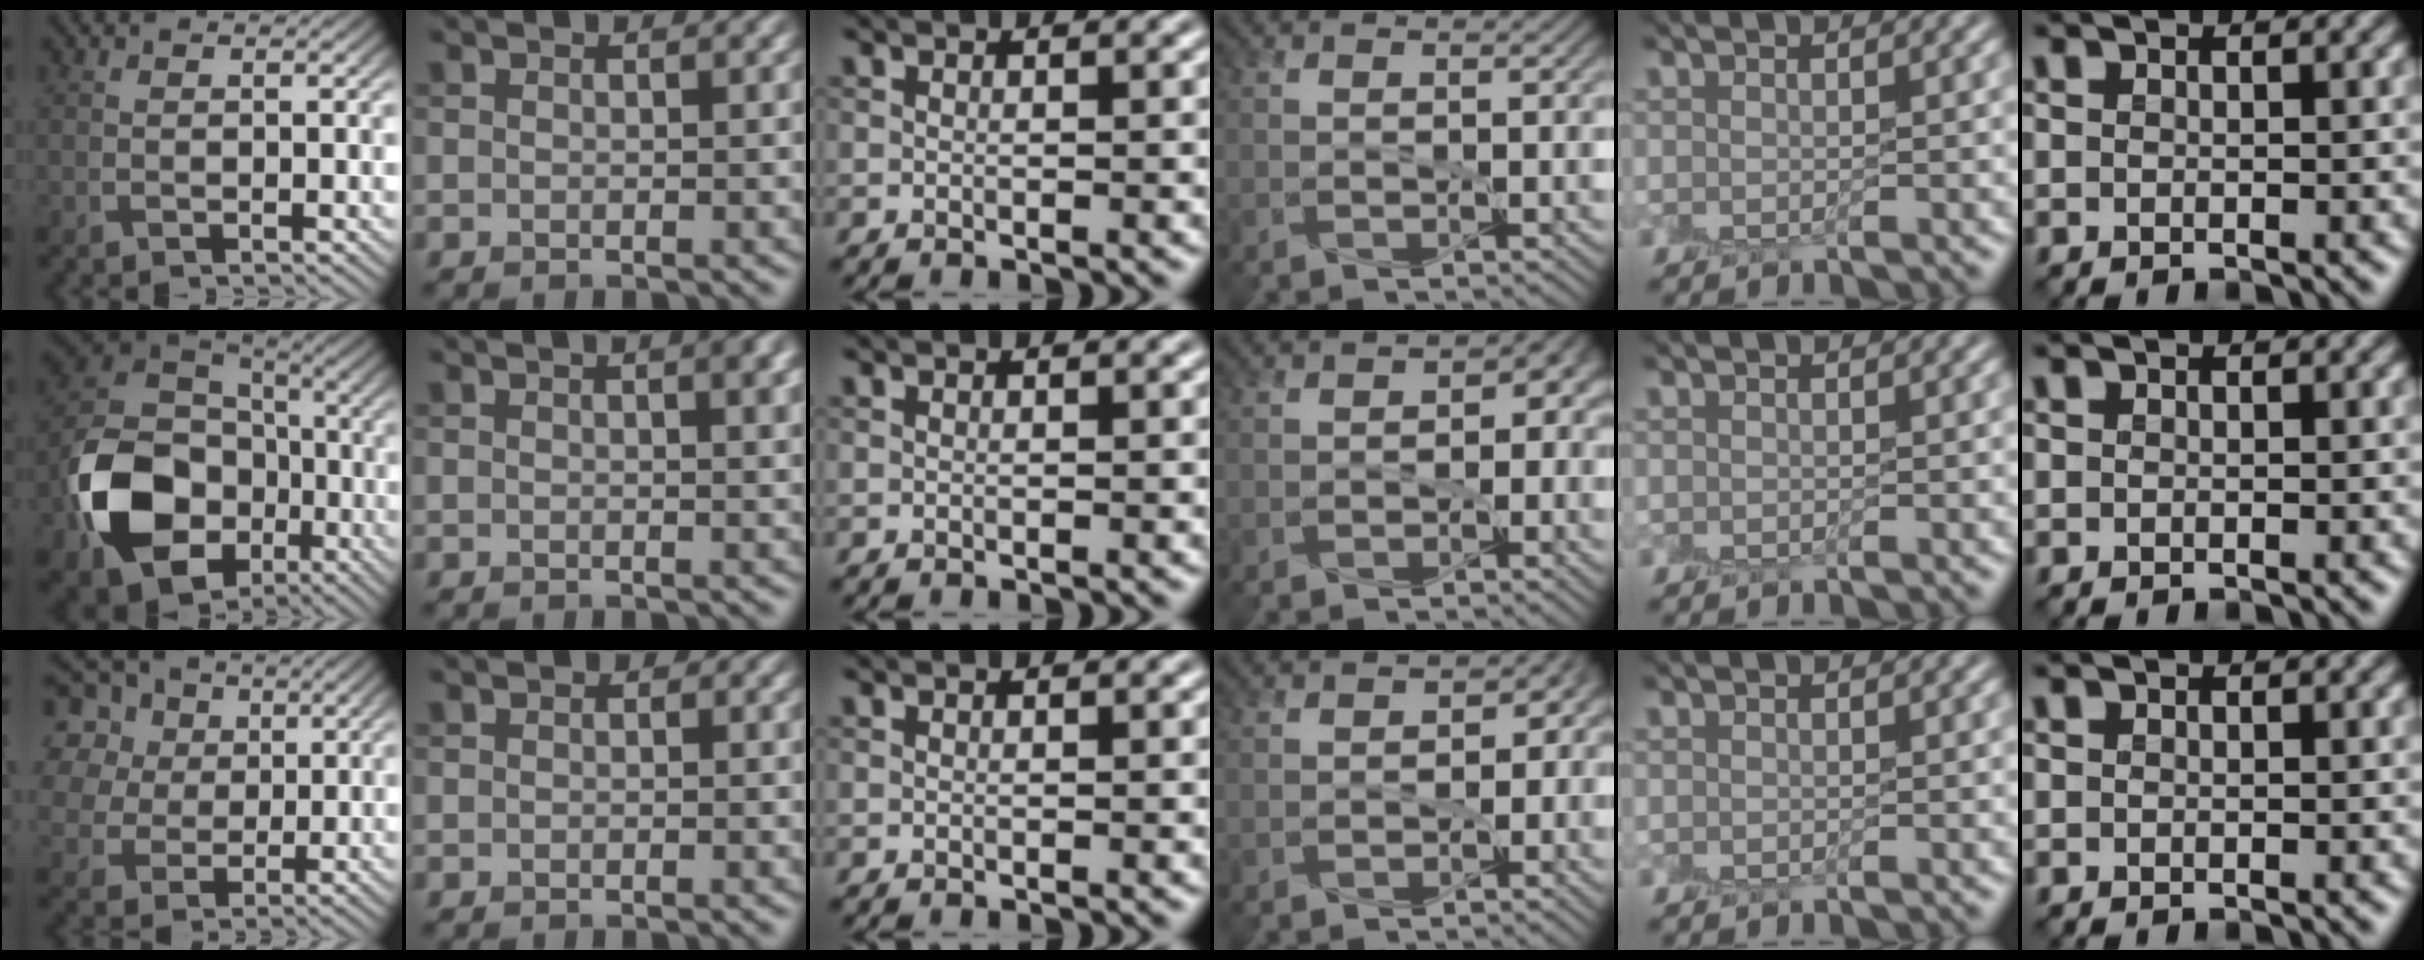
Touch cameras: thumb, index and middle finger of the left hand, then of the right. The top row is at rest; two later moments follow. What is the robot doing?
{"motion": "peel", "object": "lint roller sheet"}